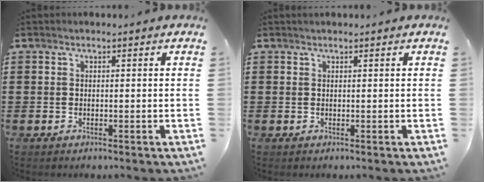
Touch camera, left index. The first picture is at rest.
{"total": 0.0}